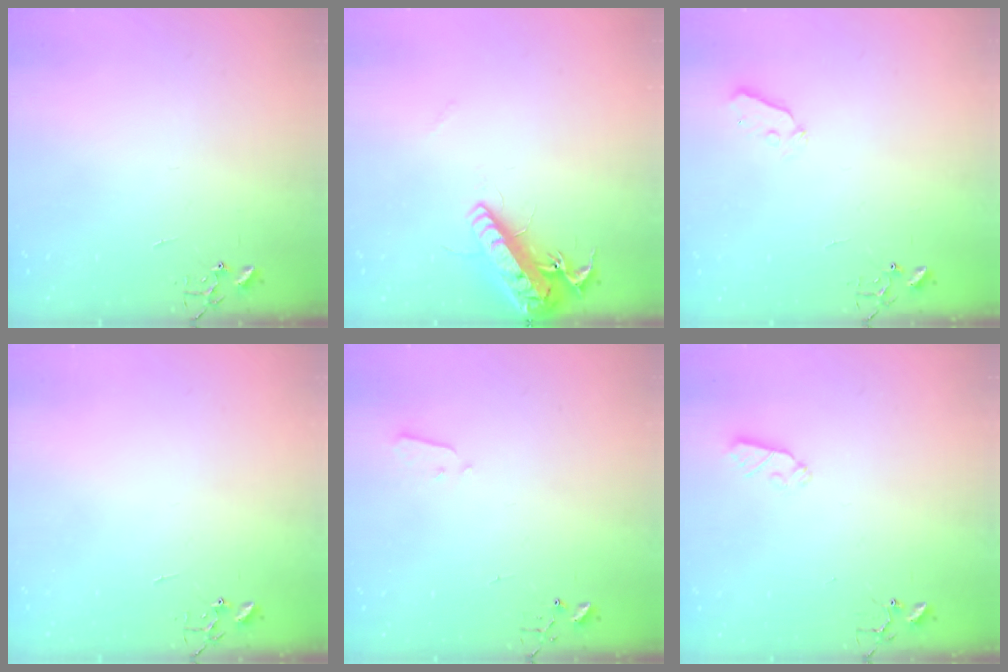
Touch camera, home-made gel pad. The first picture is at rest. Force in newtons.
{"total": 16.5, "press": 16.2, "slide": 3.1}
{"total": 4.5, "press": 4.4, "slide": 0.7}
{"total": 0.0}
{"total": 2.2, "press": 2.1, "slide": 0.3}
{"total": 5.4, "press": 5.4, "slide": 0.4}